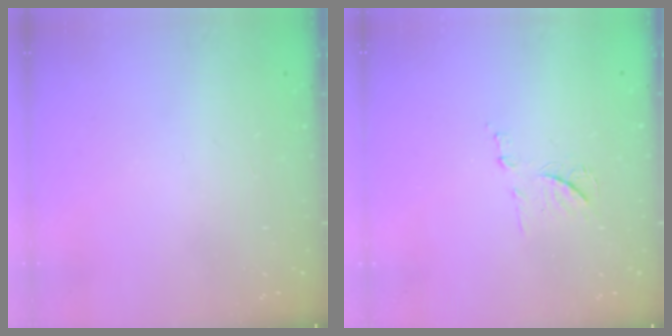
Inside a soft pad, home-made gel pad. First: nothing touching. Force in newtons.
{"total": 7.6, "press": 7.6, "slide": 0.6}